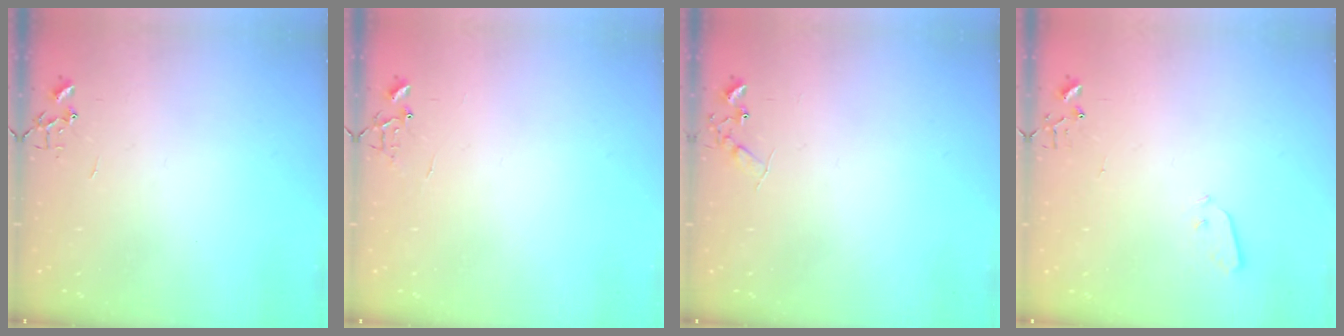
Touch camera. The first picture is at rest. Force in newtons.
{"total": 6.4, "press": 6.4, "slide": 0.6}
{"total": 7.0, "press": 7.0, "slide": 0.8}
{"total": 3.8, "press": 3.8, "slide": 0.1}